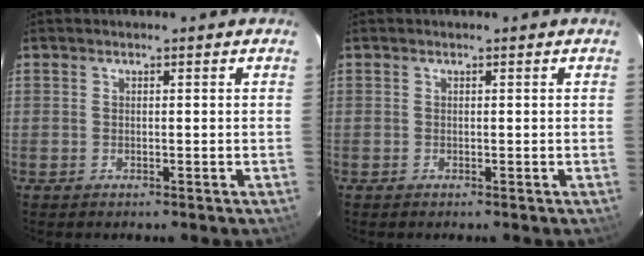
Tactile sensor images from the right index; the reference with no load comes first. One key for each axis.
{"total": 0.0}